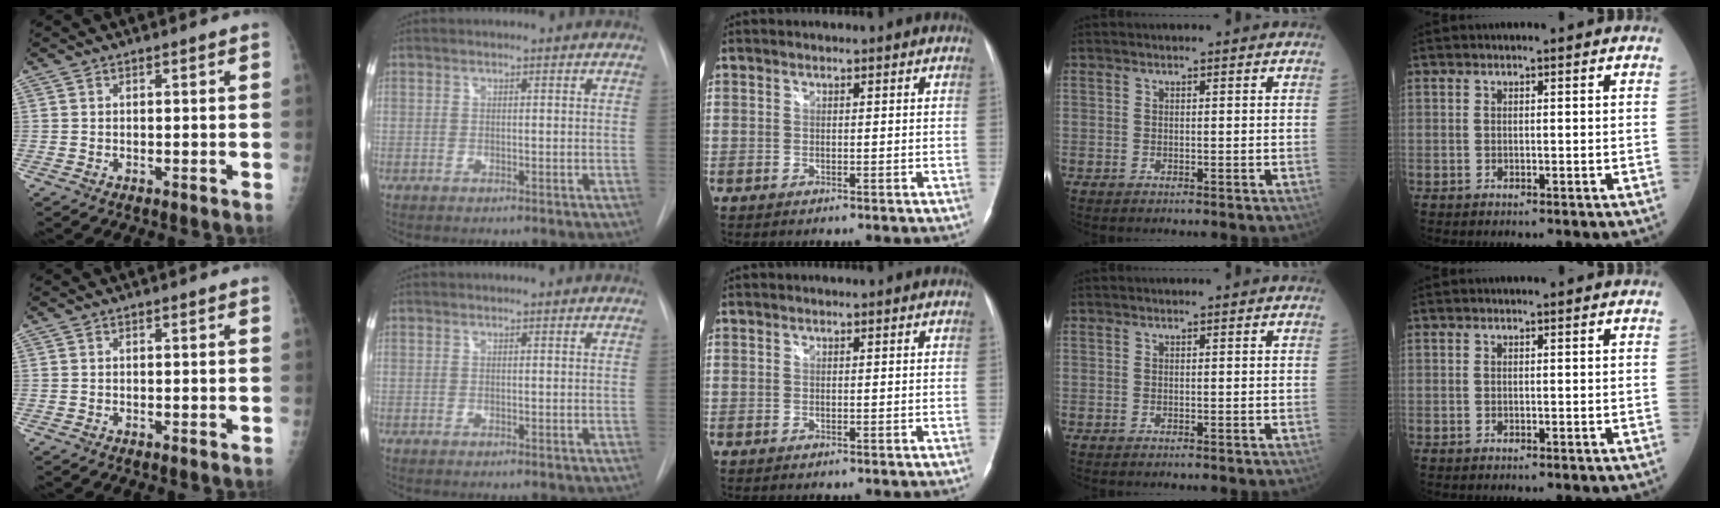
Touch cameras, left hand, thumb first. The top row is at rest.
{}